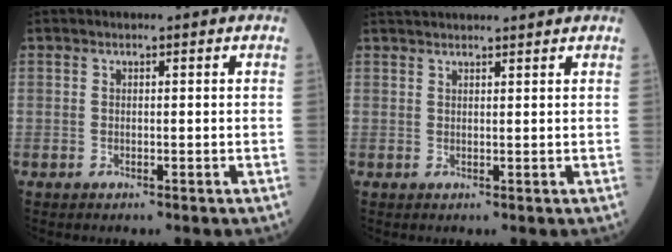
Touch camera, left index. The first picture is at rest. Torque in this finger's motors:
{"motor_torque": [-0.14, -0.47, 0.06, 0.02]}